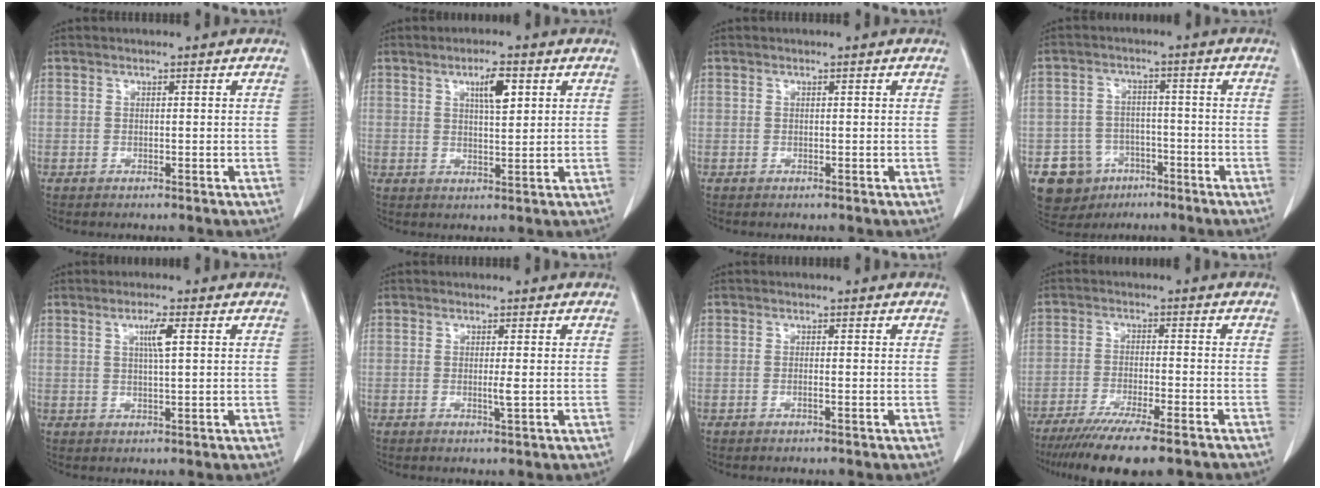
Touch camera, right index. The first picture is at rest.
{"total": 4.7, "force": [2.0, 1.0, 4.1], "torque": [-0.070, 0.000, 0.036]}
{"total": 0.0}
{"total": 8.2, "force": [-4.2, 6.9, 1.4], "torque": [-0.030, 0.011, -0.054]}
{"total": 3.2, "force": [1.1, 0.0, 3.0], "torque": [-0.054, 0.000, 0.018]}
{"total": 1.6, "force": [-0.1, -0.1, 1.6], "torque": [-0.030, -0.004, -0.003]}
{"total": 0.6, "force": [-0.3, 0.0, 0.6], "torque": [-0.013, 0.000, -0.005]}
{"total": 14.4, "force": [-11.5, 1.4, 8.5], "torque": [-0.127, -0.034, -0.178]}